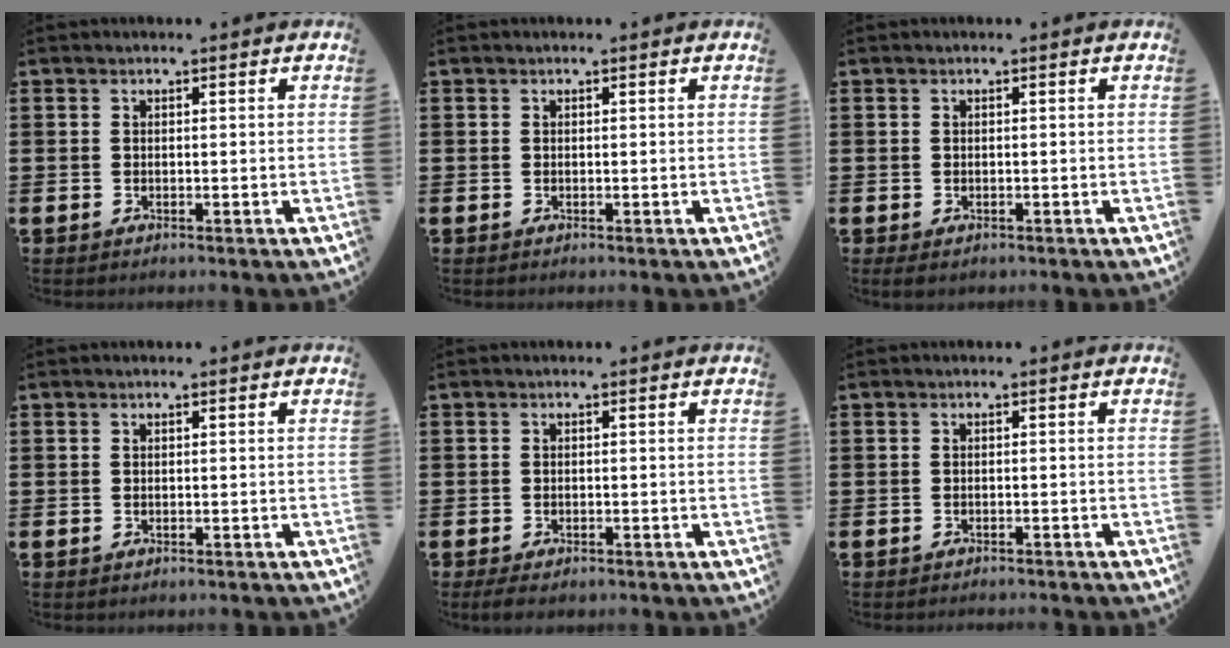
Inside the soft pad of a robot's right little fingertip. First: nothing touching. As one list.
[{"total": 0.0}, {"total": 0.0}, {"total": 0.0}, {"total": 1.1, "force": [-0.7, 0.4, 0.7], "torque": [-0.014, 0.000, -0.016]}, {"total": 0.7, "force": [-0.7, -0.1, -0.1], "torque": [0.001, 0.000, -0.015]}]